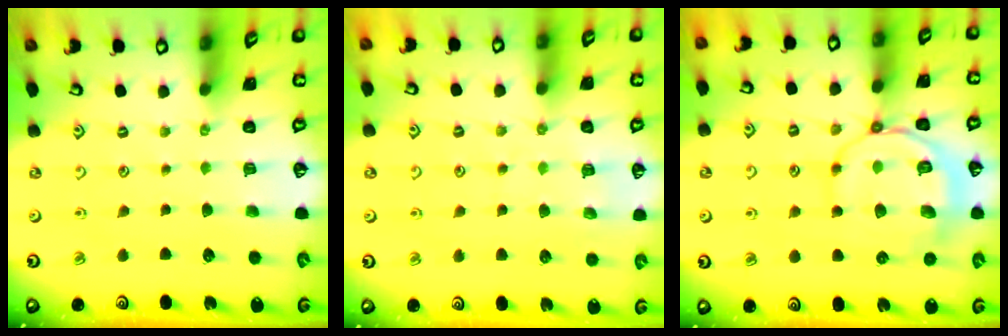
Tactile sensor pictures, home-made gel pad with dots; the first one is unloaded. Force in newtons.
{"total": 7.9, "press": 7.9, "slide": 0.8}
{"total": 13.3, "press": 13.2, "slide": 1.3}